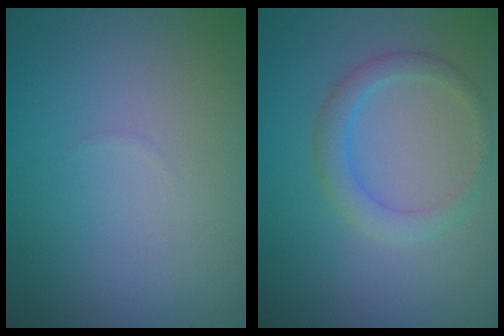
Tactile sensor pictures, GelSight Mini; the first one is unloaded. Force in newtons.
{"total": 2.4, "press": 2.4, "slide": 0.1}